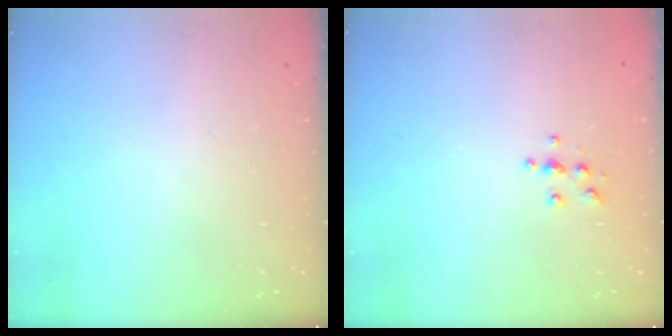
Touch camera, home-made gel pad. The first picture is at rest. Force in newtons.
{"total": 4.6, "press": 4.6, "slide": 0.5}